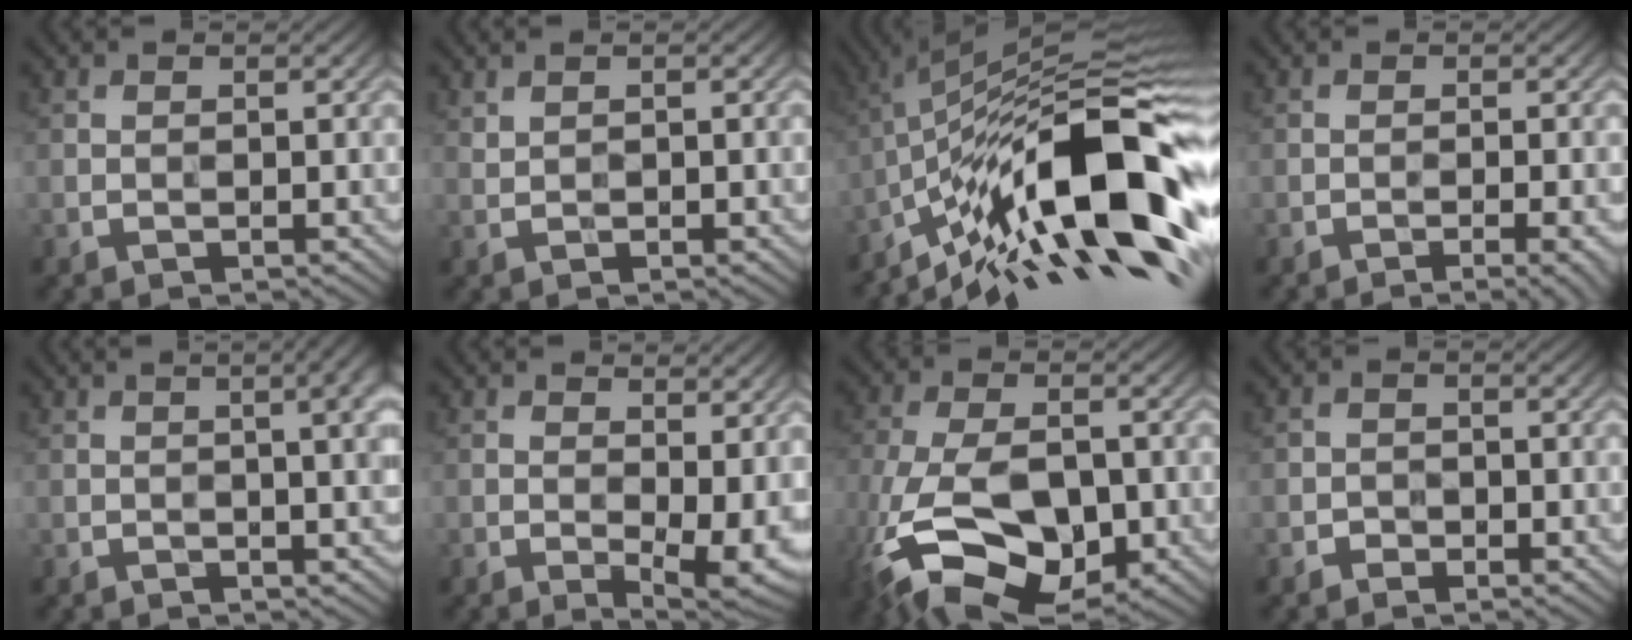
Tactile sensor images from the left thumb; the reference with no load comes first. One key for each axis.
{"total": 0.9, "fx": 0.7, "fy": 0.3, "fz": 0.6, "tx": -0.016, "ty": 0.004, "tz": 0.015}
{"total": 18.1, "fx": -7.4, "fy": 4.9, "fz": 15.7, "tx": -0.248, "ty": 0.030, "tz": -0.145}
{"total": 2.9, "fx": -1.7, "fy": 0.3, "fz": 2.3, "tx": -0.039, "ty": 0.008, "tz": -0.021}
{"total": 5.2, "fx": 1.2, "fy": 1.3, "fz": 4.9, "tx": -0.057, "ty": 0.021, "tz": 0.006}
{"total": 5.8, "fx": 0.3, "fy": 2.5, "fz": 5.2, "tx": -0.078, "ty": -0.006, "tz": 0.011}
{"total": 16.2, "fx": -6.3, "fy": 9.0, "fz": 12.0, "tx": -0.283, "ty": -0.034, "tz": -0.093}
{"total": 1.3, "fx": -0.9, "fy": 0.9, "fz": 0.4, "tx": -0.003, "ty": 0.005, "tz": -0.020}